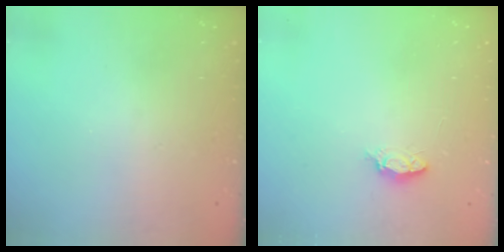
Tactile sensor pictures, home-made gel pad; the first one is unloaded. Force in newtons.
{"total": 3.9, "press": 3.9, "slide": 0.5}